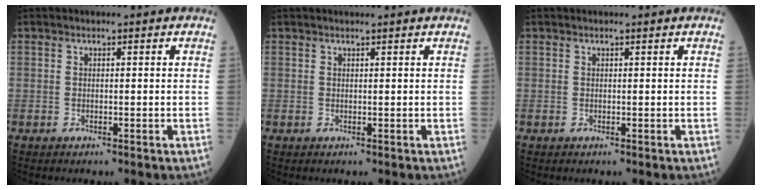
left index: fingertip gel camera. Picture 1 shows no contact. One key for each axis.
{"total": 1.6, "fx": 1.3, "fy": -0.3, "fz": 0.8, "tx": -0.010, "ty": 0.009, "tz": 0.018}
{"total": 0.0}